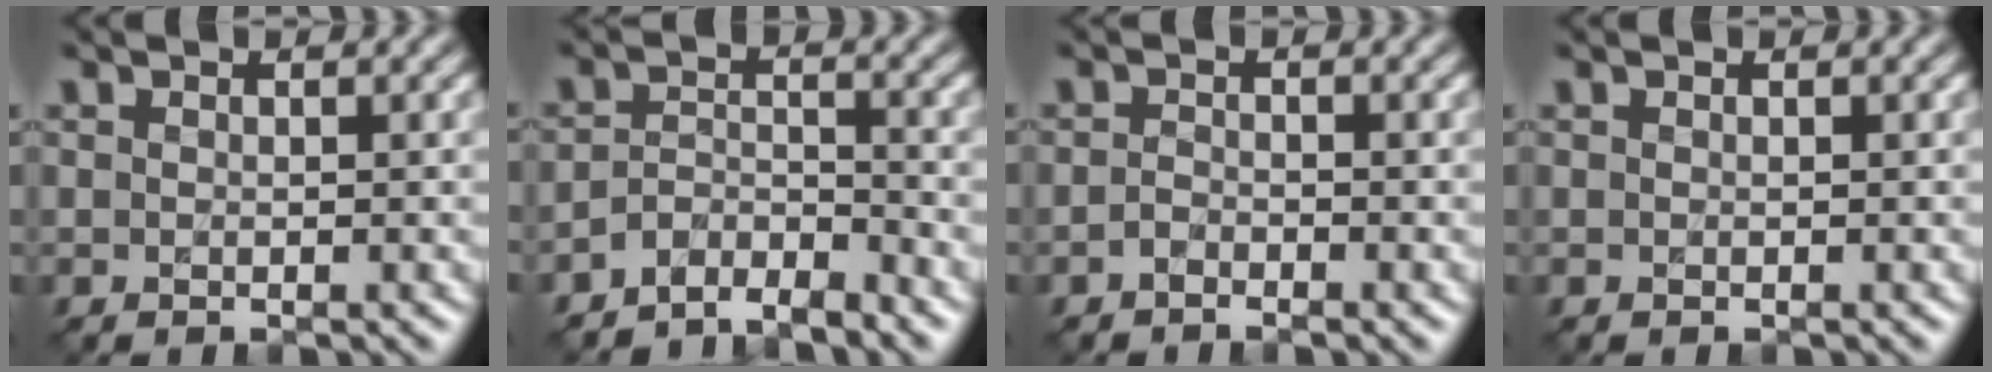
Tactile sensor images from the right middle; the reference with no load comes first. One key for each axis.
{"total": 3.5, "fx": -3.3, "fy": 0.8, "fz": 0.8, "tx": -0.018, "ty": 0.001, "tz": -0.068}
{"total": 1.0, "fx": -0.8, "fy": 0.4, "fz": 0.3, "tx": -0.007, "ty": 0.001, "tz": -0.019}
{"total": 0.0}